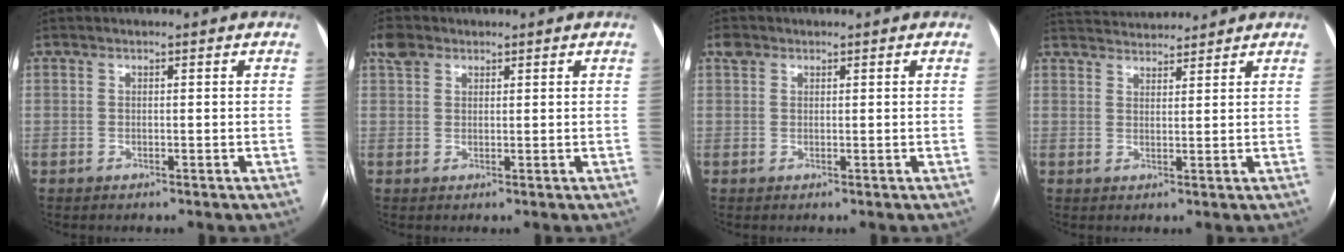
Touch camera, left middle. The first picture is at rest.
{"total": 2.9, "force": [1.9, 2.0, 1.0], "torque": [-0.026, 0.019, 0.037]}
{"total": 1.5, "force": [1.0, 1.1, 0.4], "torque": [-0.008, 0.013, 0.017]}
{"total": 7.6, "force": [7.4, 0.9, 1.4], "torque": [-0.029, 0.028, 0.115]}